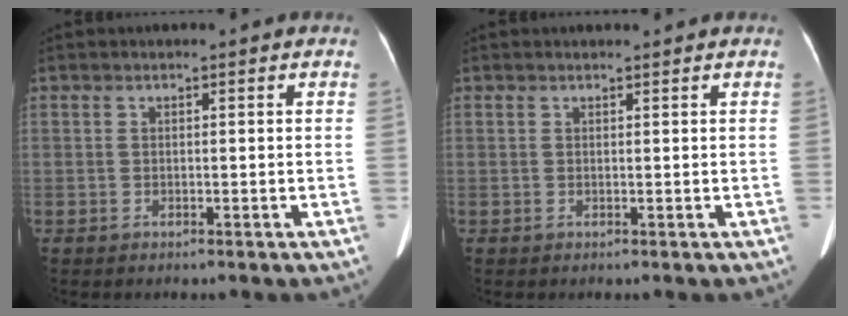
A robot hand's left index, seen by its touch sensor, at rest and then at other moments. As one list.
[{"total": 0.9, "force": [0.8, 0.0, 0.2], "torque": [-0.006, 0.005, 0.013]}]